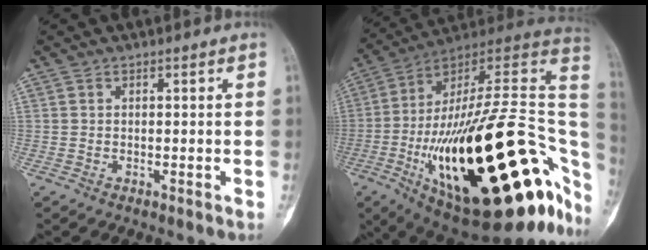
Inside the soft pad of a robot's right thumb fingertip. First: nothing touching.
{"total": 46.7, "force": [-10.9, 17.7, 41.8], "torque": [-0.573, 0.051, -0.168]}